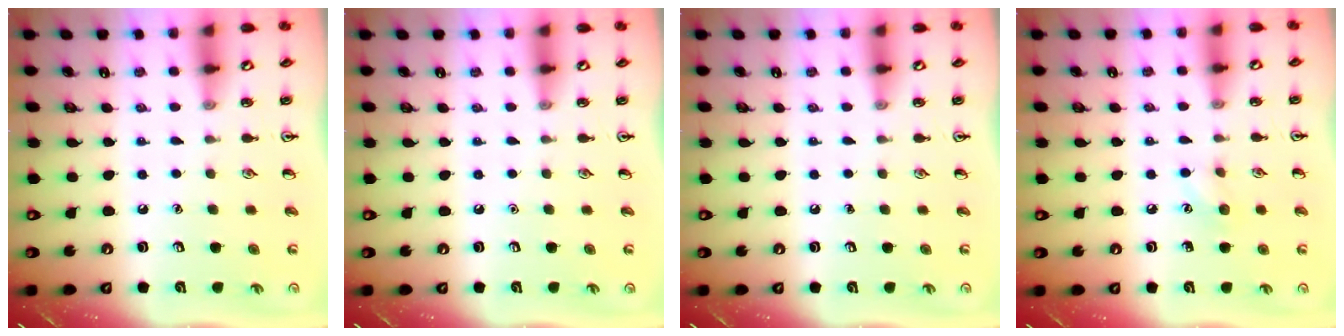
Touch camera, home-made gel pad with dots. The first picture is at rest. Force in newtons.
{"total": 0.0}
{"total": 0.0}
{"total": 6.0, "press": 5.8, "slide": 1.6}